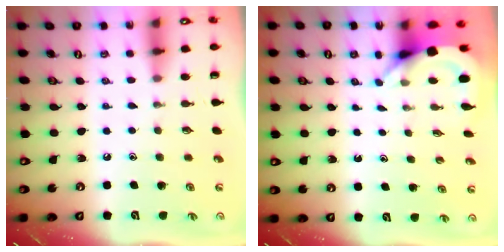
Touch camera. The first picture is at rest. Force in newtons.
{"total": 3.6, "press": 3.6, "slide": 0.2}